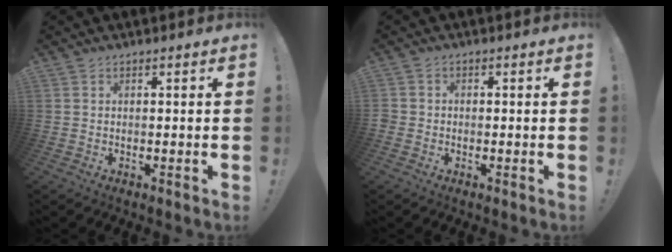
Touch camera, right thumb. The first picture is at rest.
{"total": 1.7, "force": [-0.9, 1.3, 0.6], "torque": [-0.014, 0.008, -0.015]}